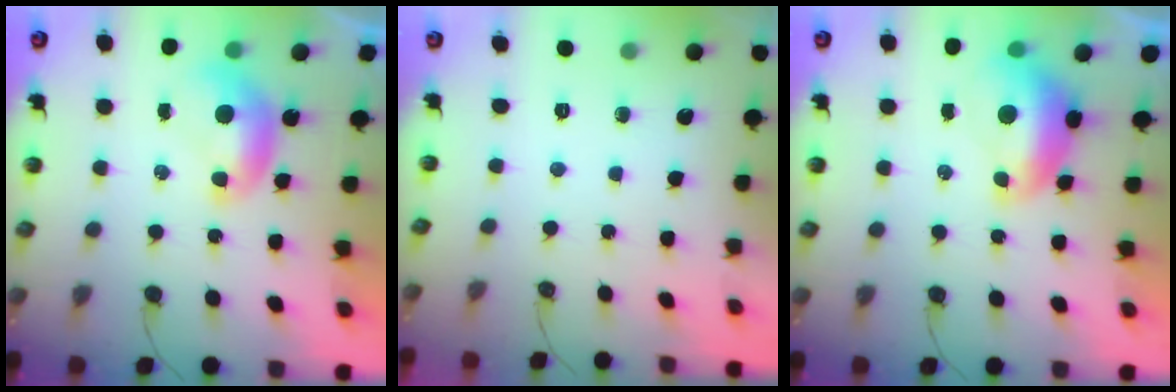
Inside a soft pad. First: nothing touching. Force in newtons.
{"total": 0.0}
{"total": 2.2, "press": 2.0, "slide": 0.9}